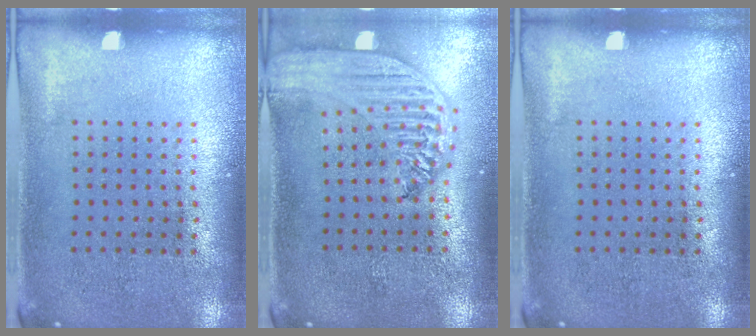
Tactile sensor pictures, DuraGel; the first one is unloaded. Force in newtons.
{"total": 2.7, "press": 2.2, "slide": 1.5}
{"total": 0.0}